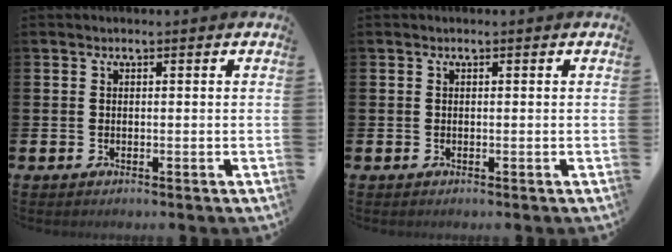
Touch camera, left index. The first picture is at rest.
{"total": 0.0}